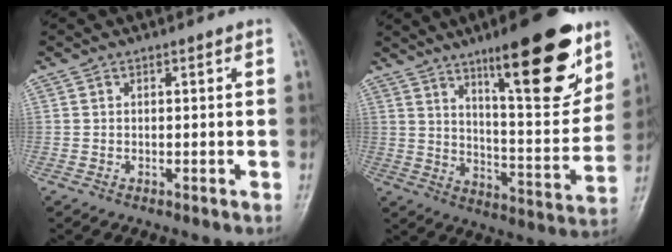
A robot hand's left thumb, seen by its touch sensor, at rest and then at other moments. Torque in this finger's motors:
{"motor_torque": [1.98, 1.10, 1.65, -1.12, 0.31]}